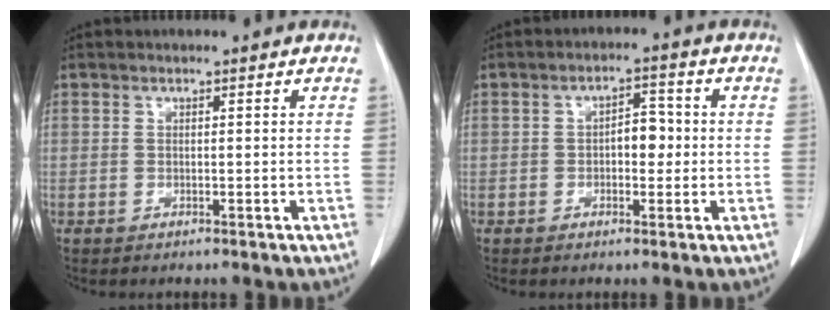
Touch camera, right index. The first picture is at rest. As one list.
[{"total": 4.6, "force": [-0.3, 2.4, 3.9], "torque": [-0.062, 0.016, -0.005]}]